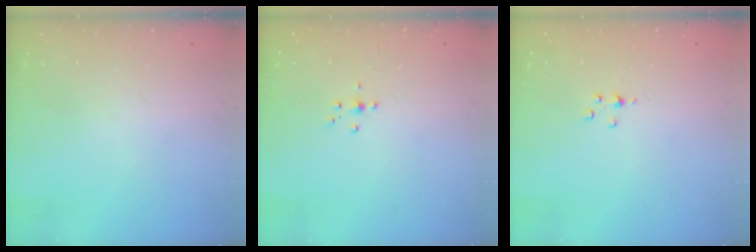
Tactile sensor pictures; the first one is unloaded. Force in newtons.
{"total": 3.5, "press": 3.3, "slide": 1.0}
{"total": 2.9, "press": 2.8, "slide": 0.4}